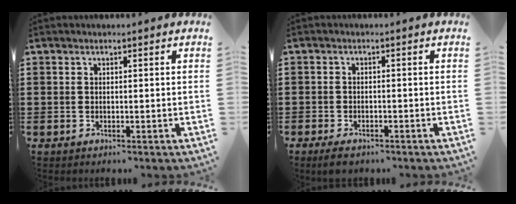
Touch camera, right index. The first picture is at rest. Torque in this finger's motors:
{"motor_torque": [-0.11, 0.47, 0.21, 0.04]}